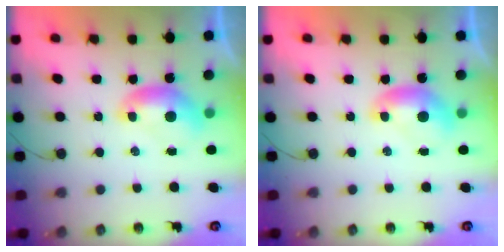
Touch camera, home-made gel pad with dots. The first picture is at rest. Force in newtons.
{"total": 0.0}